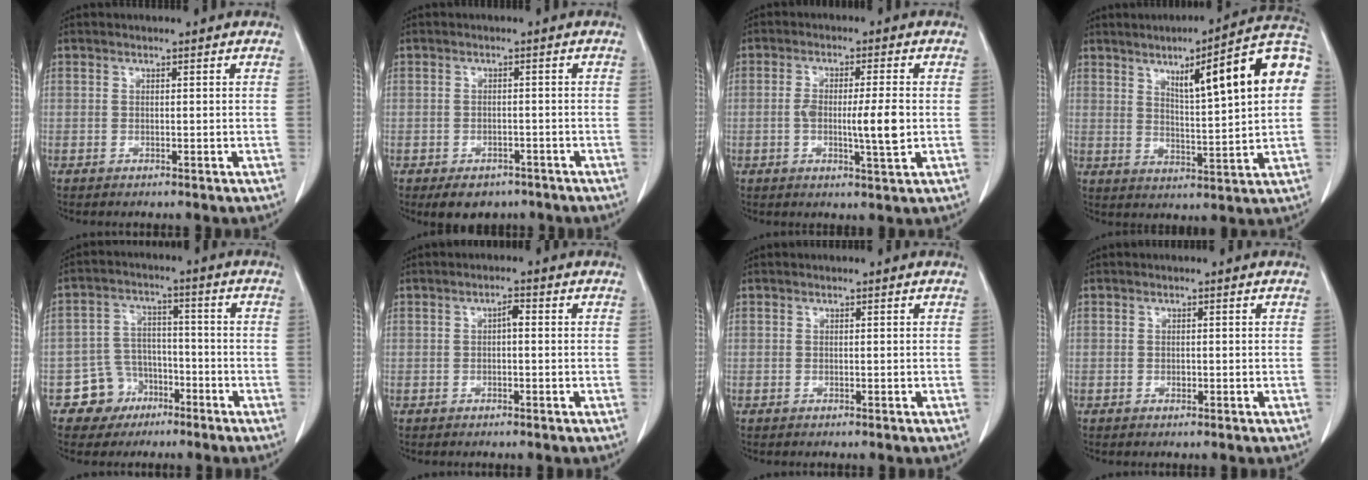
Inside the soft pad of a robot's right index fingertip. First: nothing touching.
{"total": 5.1, "force": [-3.7, 3.2, 1.7], "torque": [-0.014, 0.003, -0.045]}
{"total": 6.6, "force": [-0.7, 0.6, 6.6], "torque": [-0.117, -0.004, -0.012]}
{"total": 16.3, "force": [4.8, 1.5, 15.5], "torque": [-0.216, 0.023, 0.065]}
{"total": 6.7, "force": [-3.6, 5.6, 0.3], "torque": [0.003, 0.014, -0.053]}
{"total": 1.5, "force": [0.0, 0.5, 1.4], "torque": [-0.024, 0.005, 0.000]}
{"total": 0.0}
{"total": 0.5, "force": [-0.1, 0.4, 0.4], "torque": [-0.007, 0.000, -0.002]}